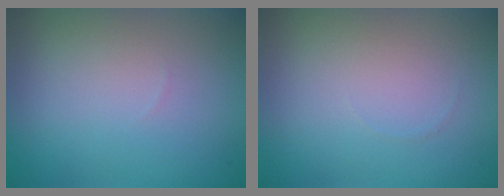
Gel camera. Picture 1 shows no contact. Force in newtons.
{"total": 0.0}